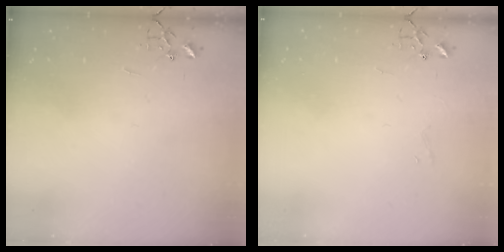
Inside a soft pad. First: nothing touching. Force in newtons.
{"total": 3.4, "press": 3.4, "slide": 0.3}